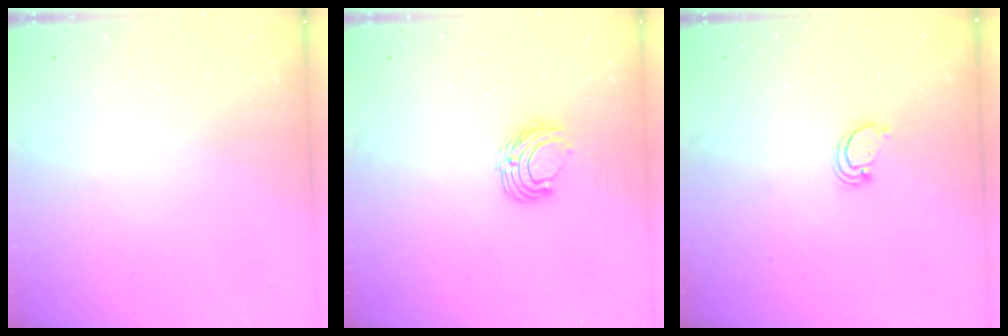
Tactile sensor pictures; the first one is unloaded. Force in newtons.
{"total": 6.9, "press": 6.9, "slide": 0.6}
{"total": 2.4, "press": 2.4, "slide": 0.2}